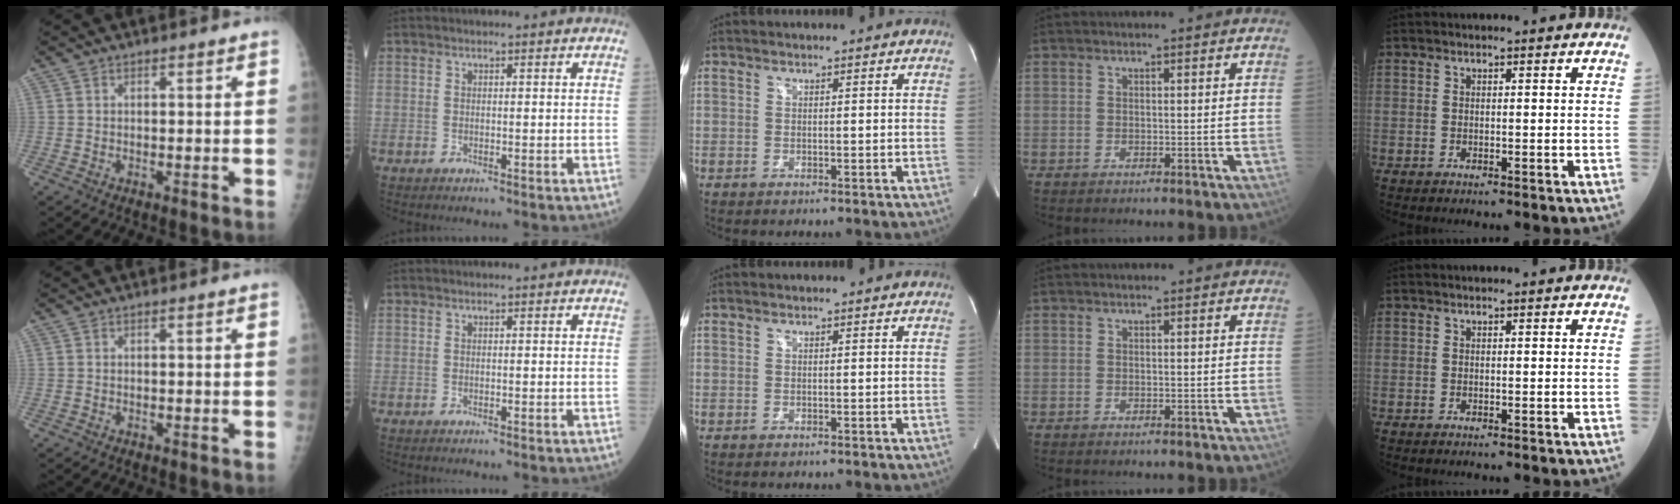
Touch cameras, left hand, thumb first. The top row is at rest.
{}